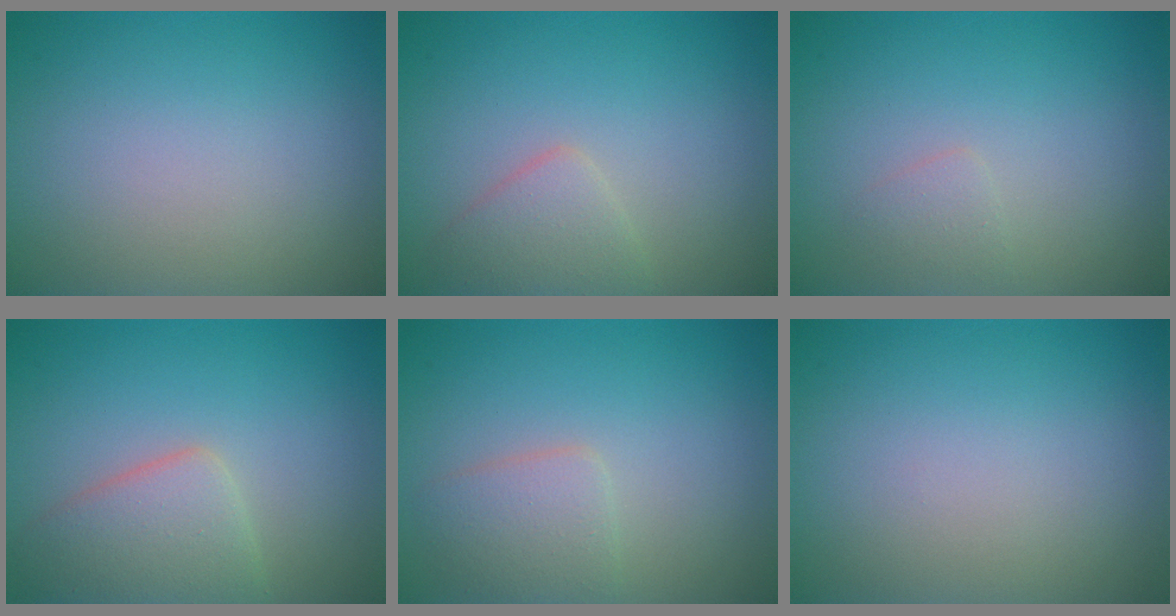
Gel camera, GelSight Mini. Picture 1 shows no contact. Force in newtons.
{"total": 2.3, "press": 2.3, "slide": 0.1}
{"total": 0.9, "press": 0.9, "slide": 0.1}
{"total": 4.0, "press": 4.0, "slide": 0.3}
{"total": 2.5, "press": 2.5, "slide": 0.1}
{"total": 0.0}